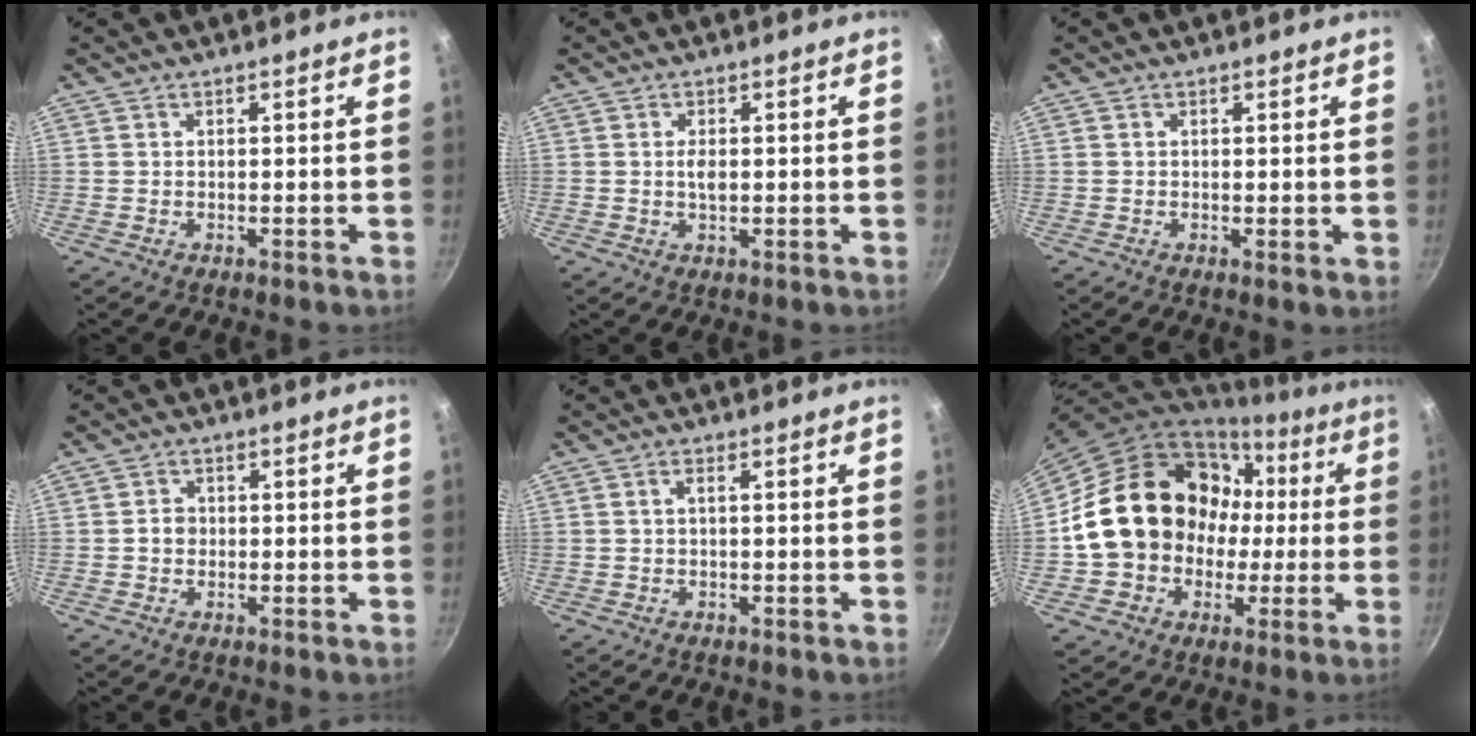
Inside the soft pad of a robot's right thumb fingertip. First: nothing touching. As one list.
[{"total": 2.3, "force": [0.1, 1.2, 1.9], "torque": [-0.028, 0.000, 0.001]}, {"total": 0.8, "force": [0.2, 0.2, 0.7], "torque": [-0.011, -0.002, 0.002]}, {"total": 2.3, "force": [-0.2, 2.0, 1.1], "torque": [-0.008, 0.008, -0.005]}, {"total": 1.3, "force": [0.0, 0.5, 1.2], "torque": [-0.029, 0.008, 0.001]}, {"total": 19.6, "force": [0.3, 16.8, 10.2], "torque": [-0.142, 0.047, 0.017]}]